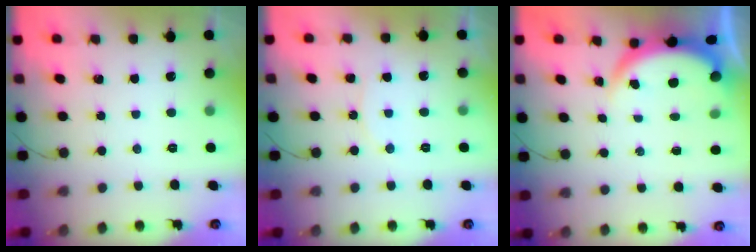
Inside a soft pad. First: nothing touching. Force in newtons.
{"total": 5.1, "press": 5.0, "slide": 0.4}
{"total": 3.9, "press": 3.9, "slide": 0.1}